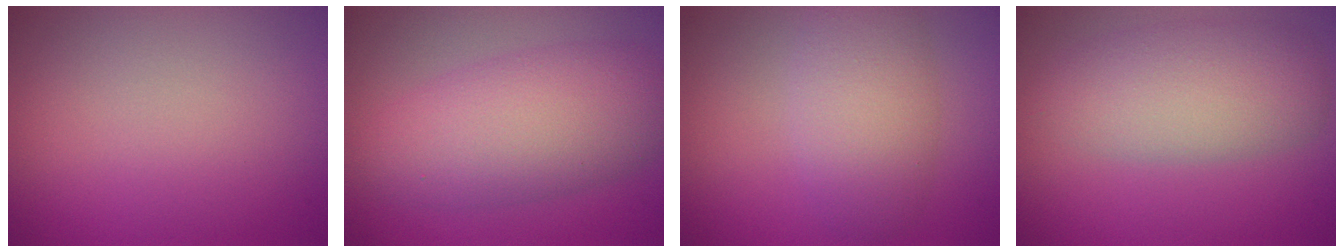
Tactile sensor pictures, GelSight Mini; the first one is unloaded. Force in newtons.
{"total": 6.9, "press": 6.9, "slide": 0.1}
{"total": 4.6, "press": 4.6, "slide": 0.1}
{"total": 5.5, "press": 5.5, "slide": 0.5}